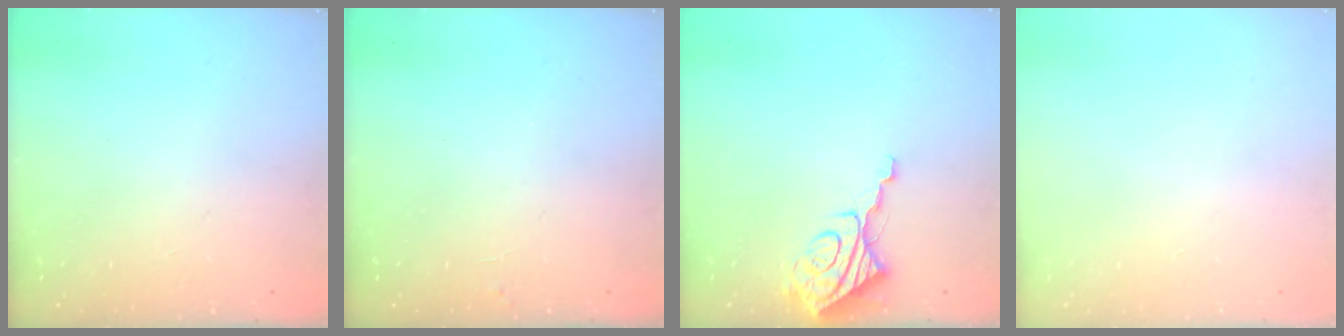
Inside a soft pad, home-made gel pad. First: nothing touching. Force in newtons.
{"total": 1.7, "press": 1.7, "slide": 0.1}
{"total": 9.8, "press": 9.7, "slide": 1.1}
{"total": 0.0}